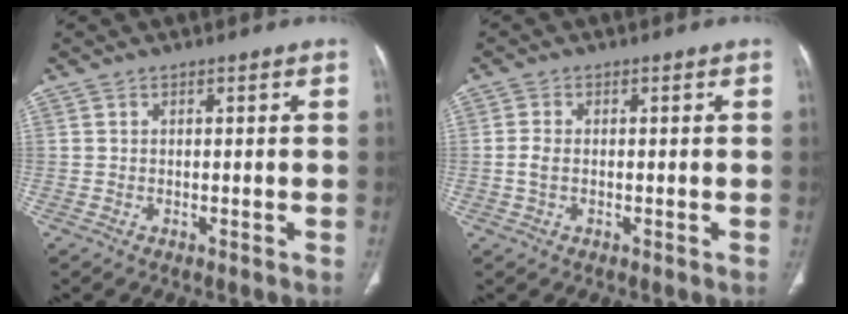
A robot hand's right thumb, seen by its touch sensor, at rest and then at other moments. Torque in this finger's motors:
{"motor_torque": [-0.42, 0.21, -0.12, 0.32, -0.04]}